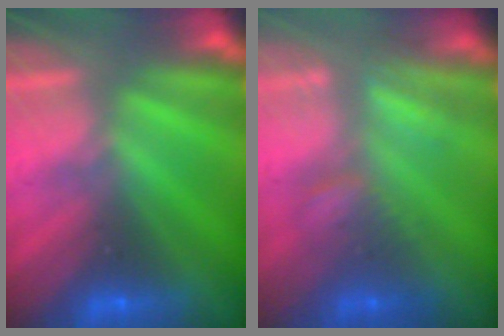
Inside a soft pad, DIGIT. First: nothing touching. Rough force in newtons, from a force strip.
{"total": 2.8}